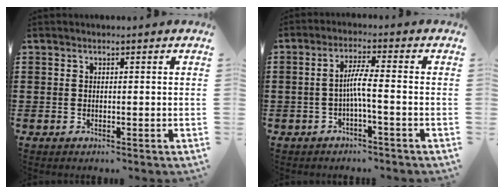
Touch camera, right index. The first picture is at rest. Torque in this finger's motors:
{"motor_torque": [0.53, -0.36, 0.14, 0.08]}